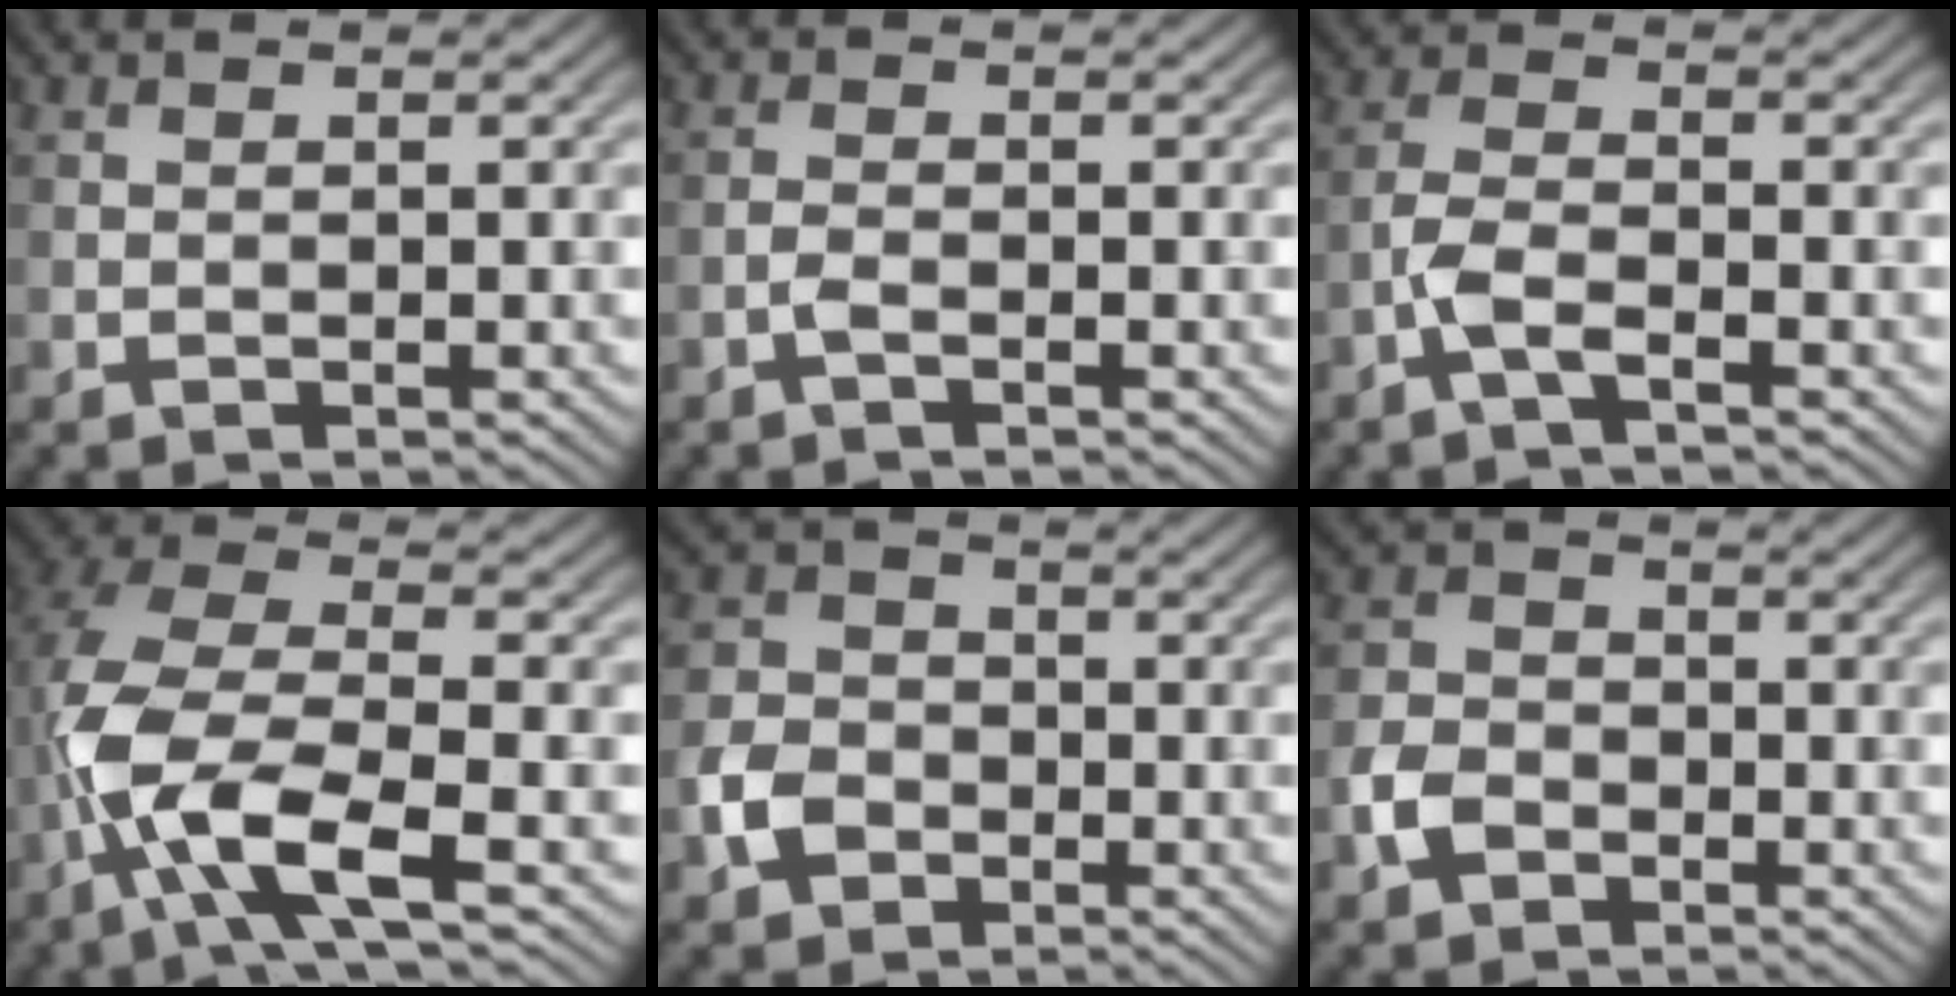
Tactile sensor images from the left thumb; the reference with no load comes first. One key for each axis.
{"total": 1.3, "fx": -0.9, "fy": 0.3, "fz": 1.0, "tx": -0.022, "ty": 0.004, "tz": -0.021}
{"total": 3.6, "fx": -2.1, "fy": 0.9, "fz": 2.8, "tx": -0.070, "ty": 0.003, "tz": -0.053}
{"total": 10.8, "fx": -4.0, "fy": 4.0, "fz": 9.2, "tx": -0.207, "ty": -0.004, "tz": -0.090}
{"total": 4.9, "fx": -2.1, "fy": 3.9, "fz": 2.1, "tx": -0.053, "ty": -0.002, "tz": -0.054}
{"total": 4.1, "fx": -2.1, "fy": 3.0, "fz": 1.8, "tx": -0.048, "ty": 0.000, "tz": -0.051}